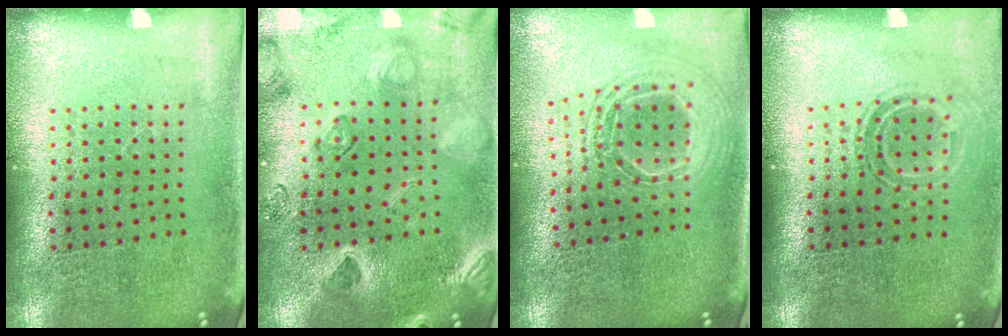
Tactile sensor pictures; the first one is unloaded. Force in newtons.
{"total": 2.5, "press": 2.4, "slide": 0.9}
{"total": 1.9, "press": 1.5, "slide": 1.2}
{"total": 1.4, "press": 1.0, "slide": 1.0}